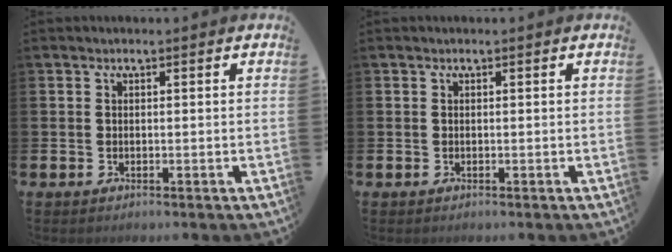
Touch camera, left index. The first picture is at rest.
{"total": 0.0}